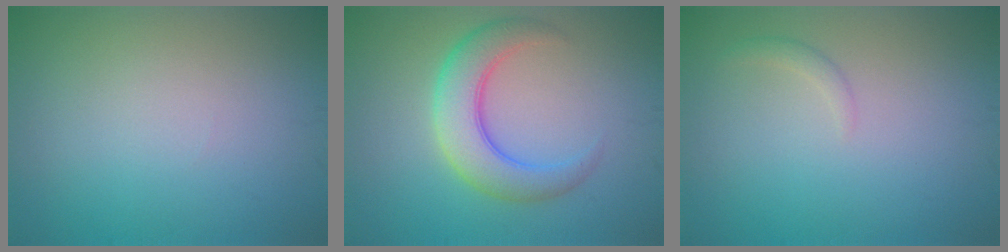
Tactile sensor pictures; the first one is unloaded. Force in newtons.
{"total": 5.3, "press": 5.3, "slide": 0.1}
{"total": 0.8, "press": 0.8, "slide": 0.0}